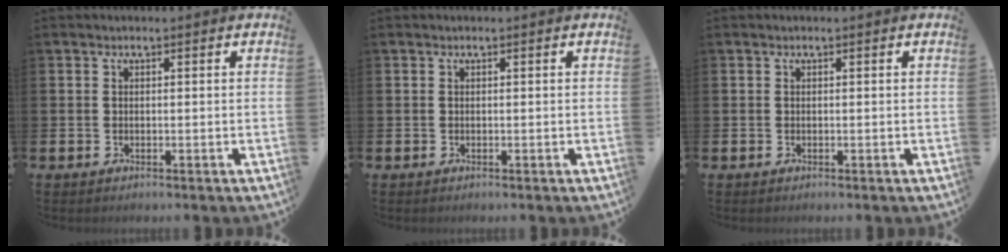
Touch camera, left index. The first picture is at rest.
{"total": 0.0}
{"total": 0.0}